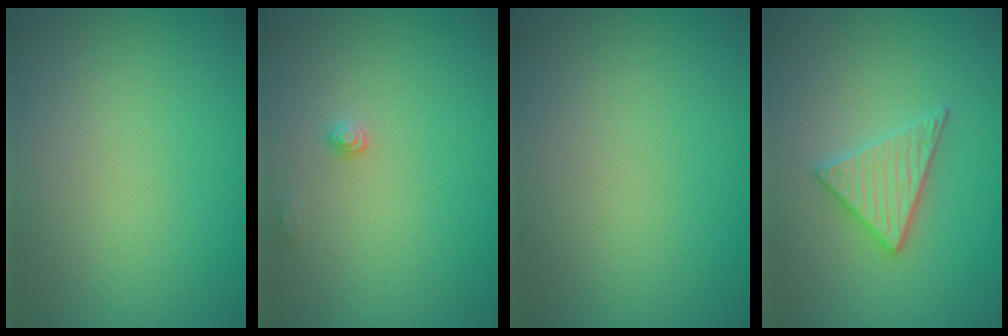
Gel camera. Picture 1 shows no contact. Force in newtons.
{"total": 0.9, "press": 0.9, "slide": 0.1}
{"total": 0.0}
{"total": 3.2, "press": 3.0, "slide": 1.0}